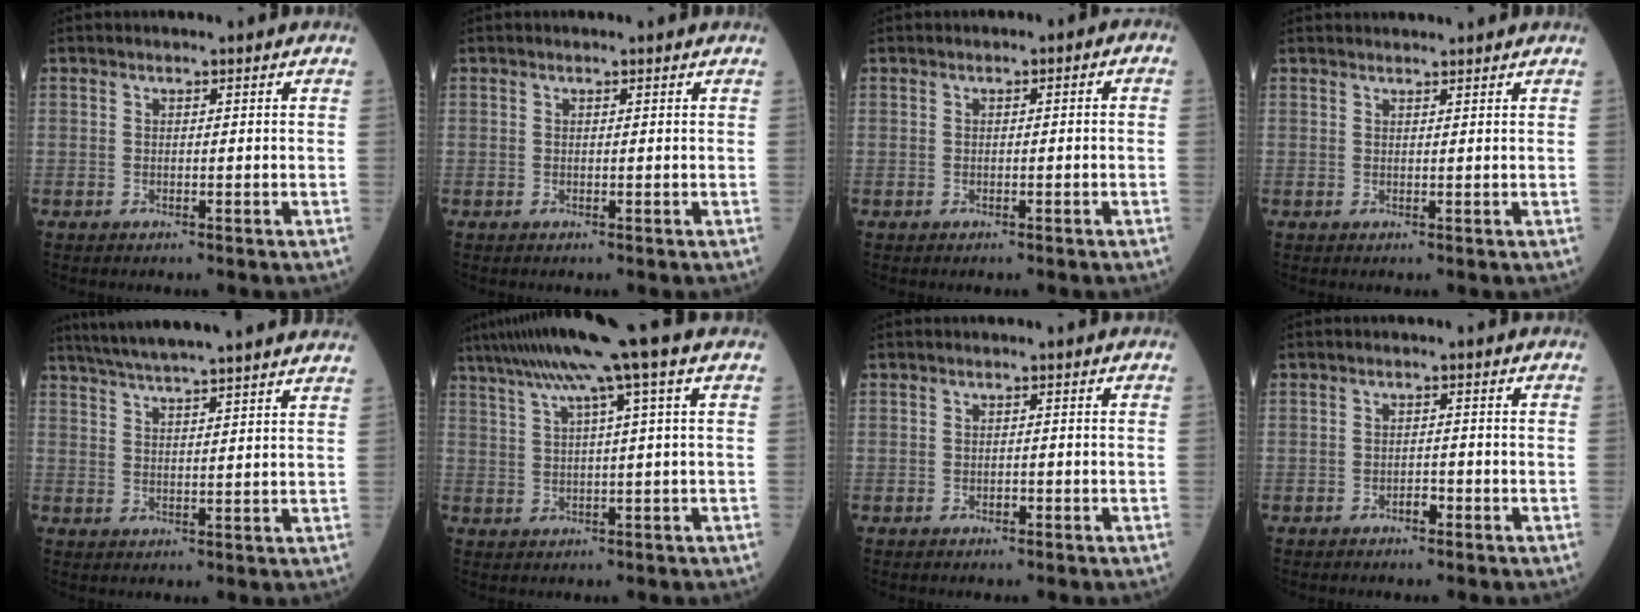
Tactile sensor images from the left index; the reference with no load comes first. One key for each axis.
{"total": 0.0}
{"total": 1.3, "fx": -0.6, "fy": 0.7, "fz": 1.0, "tx": -0.010, "ty": 0.015, "tz": -0.012}
{"total": 3.5, "fx": 3.4, "fy": 0.0, "fz": 0.8, "tx": -0.009, "ty": 0.027, "tz": 0.047}
{"total": 18.9, "fx": 16.9, "fy": -0.3, "fz": 8.6, "tx": -0.146, "ty": 0.010, "tz": 0.227}
{"total": 11.3, "fx": 7.3, "fy": -1.5, "fz": 8.6, "tx": -0.145, "ty": 0.035, "tz": 0.105}
{"total": 0.8, "fx": -0.4, "fy": 0.4, "fz": 0.4, "tx": -0.009, "ty": 0.002, "tz": -0.006}
{"total": 1.5, "fx": -1.0, "fy": 0.6, "fz": 0.8, "tx": -0.012, "ty": 0.003, "tz": -0.017}